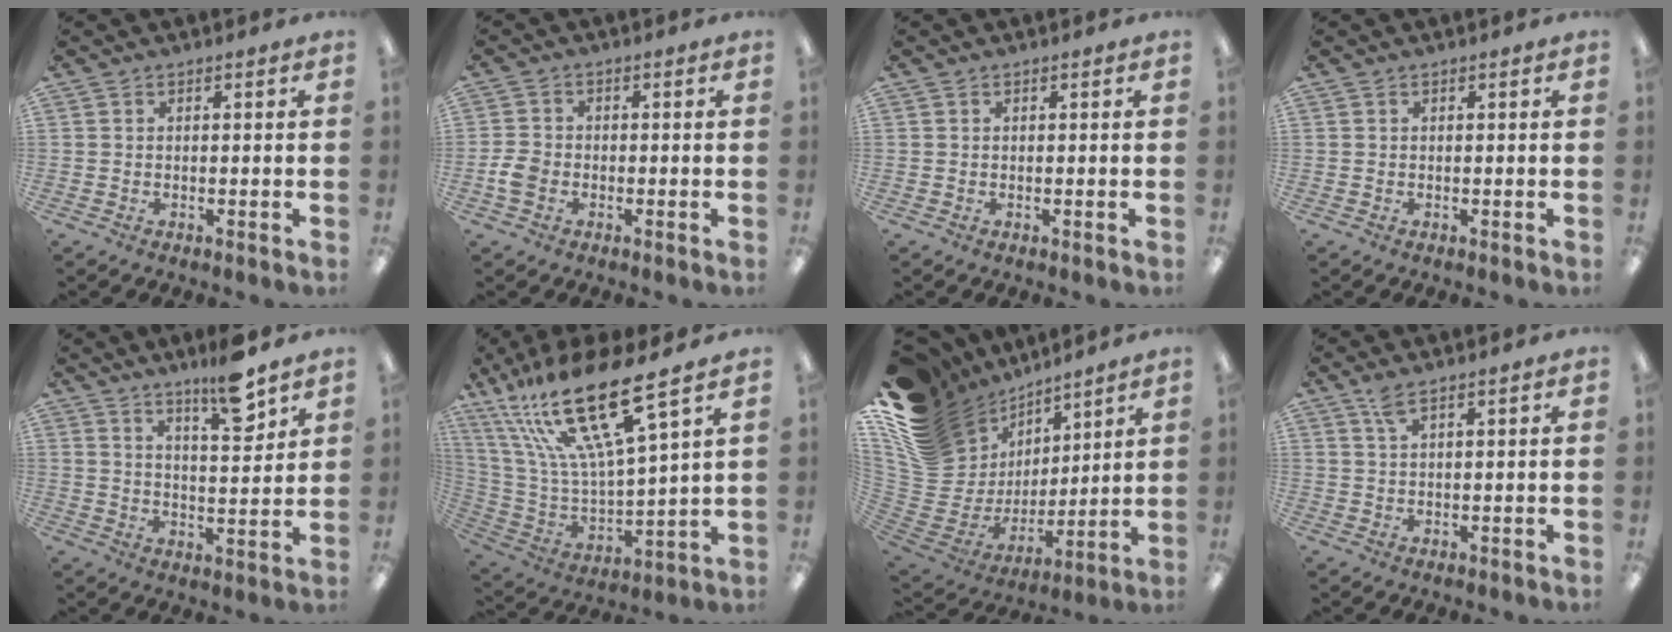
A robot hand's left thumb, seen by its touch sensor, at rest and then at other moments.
{"total": 4.0, "force": [-1.3, 3.0, 2.3], "torque": [-0.051, 0.006, -0.027]}
{"total": 0.0}
{"total": 0.0}
{"total": 10.5, "force": [7.8, 2.3, 6.6], "torque": [-0.092, -0.049, 0.128]}
{"total": 23.7, "force": [16.9, 5.2, 15.7], "torque": [-0.319, -0.109, 0.281]}
{"total": 18.9, "force": [9.8, 13.8, 8.4], "torque": [-0.188, -0.067, 0.202]}
{"total": 3.0, "force": [2.2, 0.5, 2.0], "torque": [-0.045, 0.002, 0.038]}